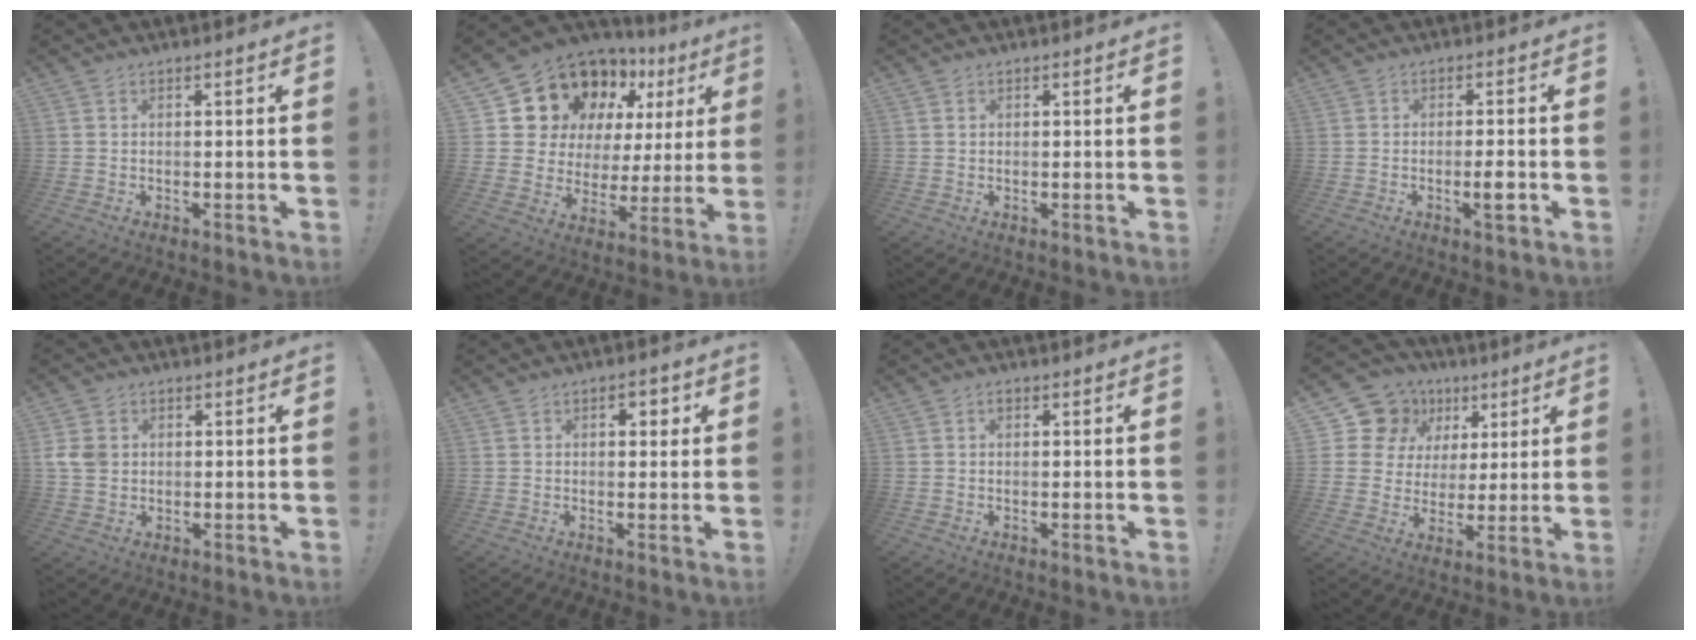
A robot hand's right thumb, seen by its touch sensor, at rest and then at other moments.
{"total": 14.8, "force": [11.2, 8.1, 5.3], "torque": [-0.089, -0.094, 0.214]}
{"total": 0.7, "force": [0.5, 0.5, 0.2], "torque": [0.005, -0.002, 0.007]}
{"total": 6.2, "force": [-2.2, 1.0, 5.7], "torque": [-0.084, 0.005, -0.036]}
{"total": 5.7, "force": [1.0, 4.8, 3.0], "torque": [-0.059, 0.000, 0.021]}
{"total": 2.9, "force": [0.7, 2.0, 2.0], "torque": [-0.011, -0.004, 0.003]}
{"total": 0.8, "force": [0.3, 0.6, 0.4], "torque": [-0.001, 0.000, 0.003]}
{"total": 14.4, "force": [6.5, 11.9, 4.7], "torque": [-0.076, -0.033, 0.141]}